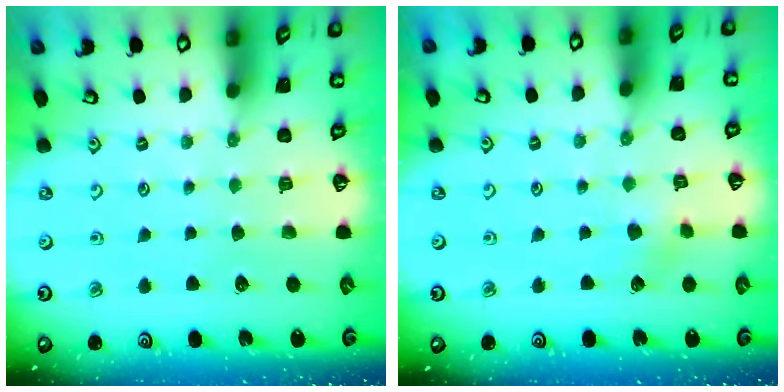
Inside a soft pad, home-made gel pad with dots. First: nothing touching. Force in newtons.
{"total": 2.6, "press": 2.6, "slide": 0.4}